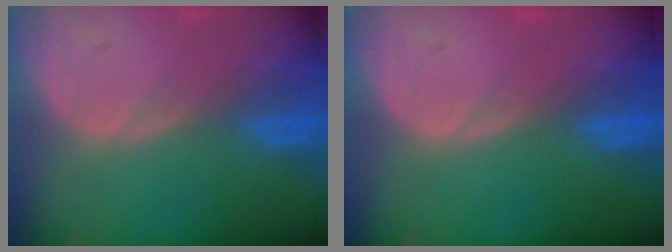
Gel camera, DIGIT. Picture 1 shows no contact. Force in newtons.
{"total": 0.0}